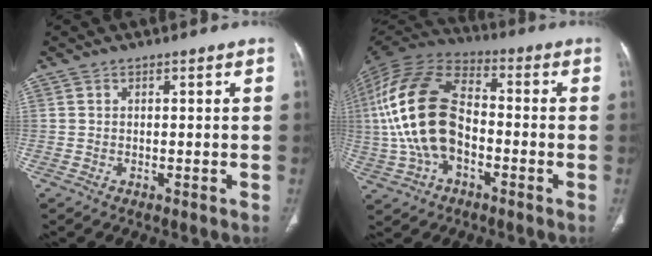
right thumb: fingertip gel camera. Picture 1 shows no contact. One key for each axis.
{"total": 19.6, "fx": -2.2, "fy": 11.9, "fz": 15.5, "tx": -0.319, "ty": 0.028, "tz": -0.045}